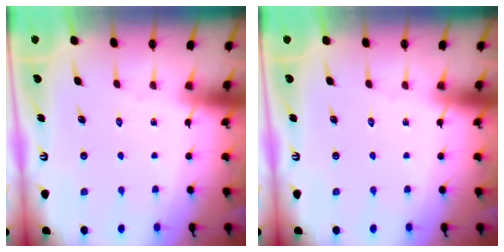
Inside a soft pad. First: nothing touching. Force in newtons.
{"total": 0.0}